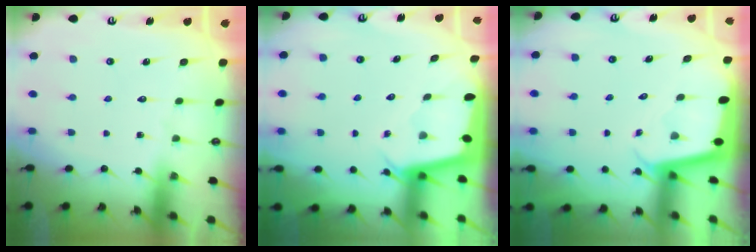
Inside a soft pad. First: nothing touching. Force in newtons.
{"total": 2.1, "press": 2.1, "slide": 0.2}
{"total": 1.9, "press": 1.9, "slide": 0.1}